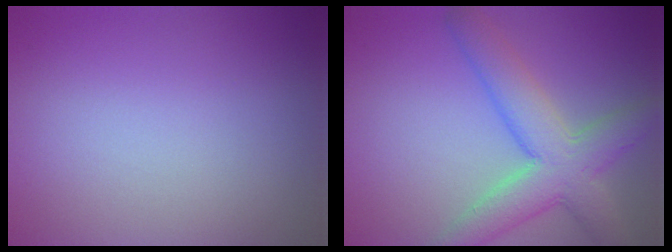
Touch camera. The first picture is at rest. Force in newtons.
{"total": 6.6, "press": 6.5, "slide": 0.3}